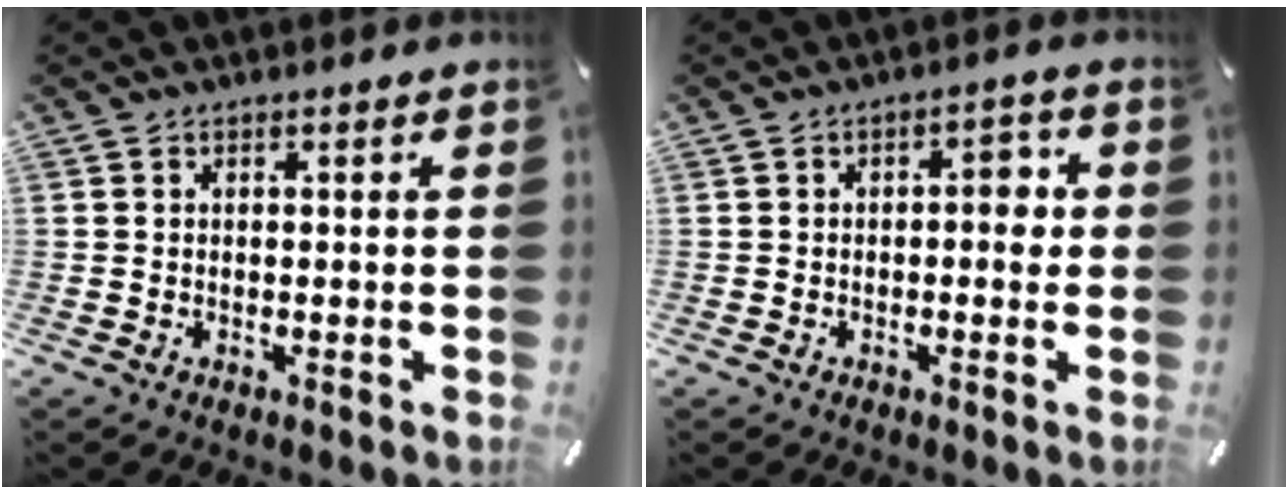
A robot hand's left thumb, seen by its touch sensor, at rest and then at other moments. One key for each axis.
{"total": 4.4, "fx": -0.3, "fy": 2.3, "fz": 3.8, "tx": -0.048, "ty": 0.005, "tz": -0.015}